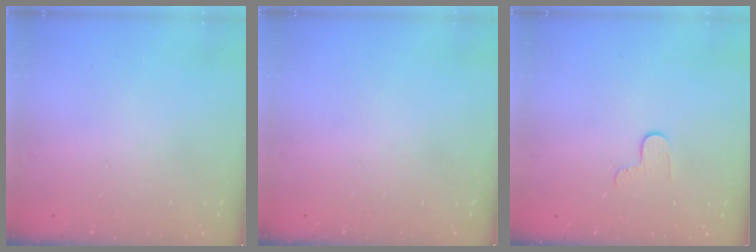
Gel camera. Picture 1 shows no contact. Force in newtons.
{"total": 0.0}
{"total": 4.7, "press": 4.6, "slide": 0.5}